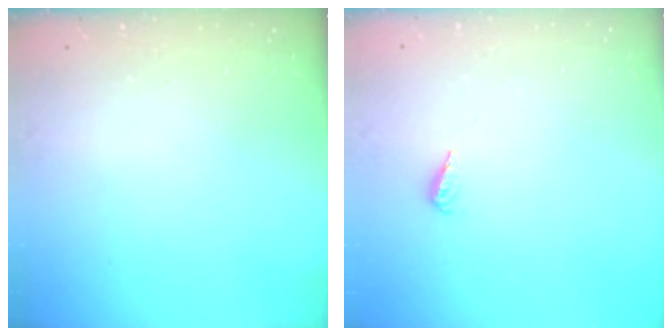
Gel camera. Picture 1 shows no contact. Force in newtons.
{"total": 2.3, "press": 2.2, "slide": 0.8}